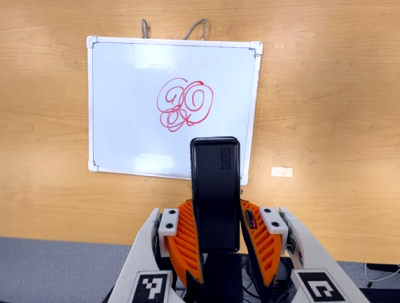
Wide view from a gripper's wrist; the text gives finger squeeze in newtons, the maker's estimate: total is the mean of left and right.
{"total": 4.7, "left": 3.5, "right": 6.0}